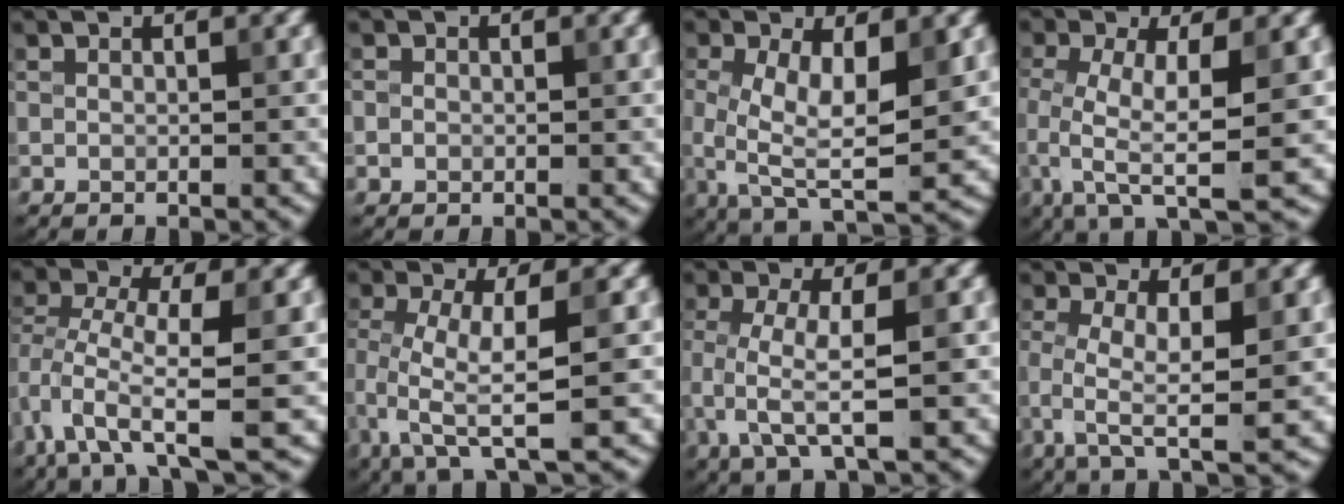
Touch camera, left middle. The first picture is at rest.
{"total": 0.7, "force": [-0.1, 0.7, 0.1], "torque": [0.005, -0.004, -0.004]}
{"total": 7.7, "force": [0.1, 3.3, 7.0], "torque": [-0.138, -0.003, -0.001]}
{"total": 6.8, "force": [-1.0, 2.3, 6.3], "torque": [-0.132, -0.008, -0.022]}
{"total": 5.6, "force": [-1.6, 2.1, 4.9], "torque": [-0.092, 0.003, -0.037]}
{"total": 6.0, "force": [-1.2, 1.6, 5.7], "torque": [-0.116, -0.008, -0.025]}
{"total": 4.9, "force": [-0.7, 1.5, 4.6], "torque": [-0.101, -0.005, -0.013]}
{"total": 5.0, "force": [-0.6, 1.6, 4.7], "torque": [-0.098, -0.008, -0.013]}